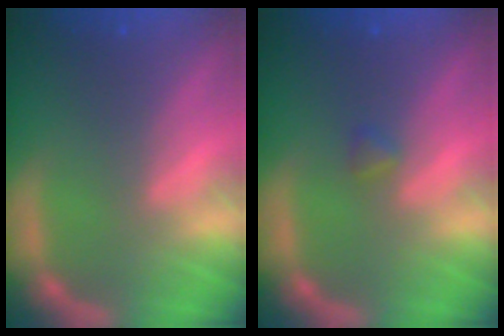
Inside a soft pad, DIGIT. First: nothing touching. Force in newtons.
{"total": 0.9}